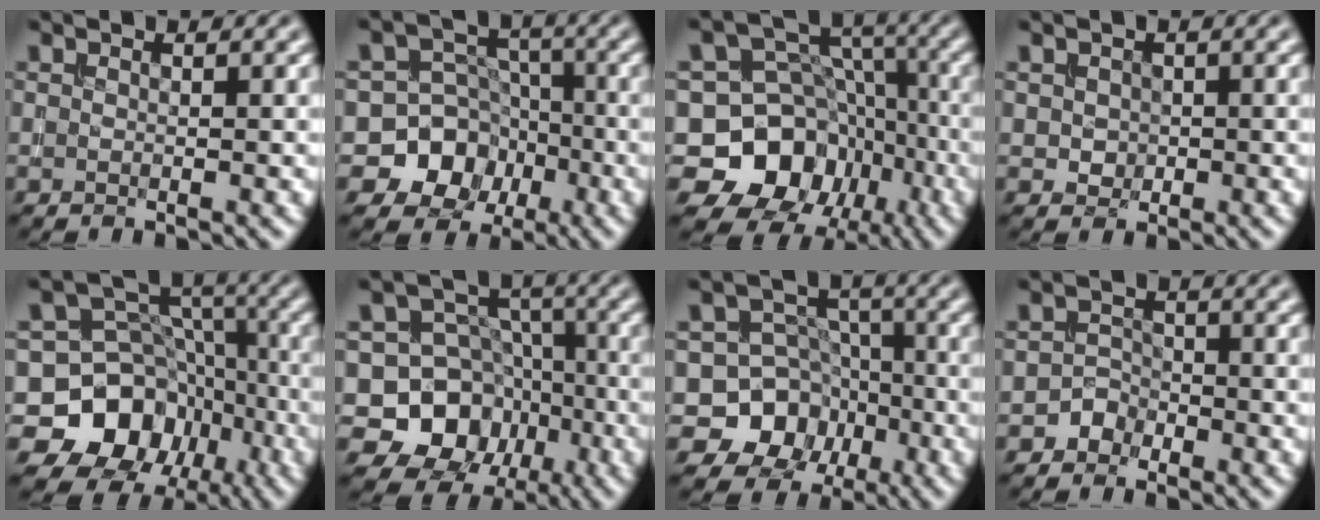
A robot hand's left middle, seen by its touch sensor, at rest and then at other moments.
{"total": 9.3, "force": [-3.7, 8.3, 1.9], "torque": [-0.019, 0.002, -0.085]}
{"total": 11.7, "force": [-4.2, 10.0, 4.4], "torque": [-0.076, 0.018, -0.097]}
{"total": 1.0, "force": [0.0, 1.0, 0.3], "torque": [-0.004, -0.004, 0.003]}
{"total": 11.8, "force": [-4.5, 10.2, 3.8], "torque": [-0.075, 0.015, -0.112]}
{"total": 10.2, "force": [-3.4, 9.0, 3.5], "torque": [-0.050, 0.016, -0.088]}
{"total": 9.4, "force": [-3.6, 8.4, 2.0], "torque": [-0.020, 0.012, -0.084]}
{"total": 1.4, "force": [-1.1, 0.9, -0.3], "torque": [0.015, 0.010, -0.018]}